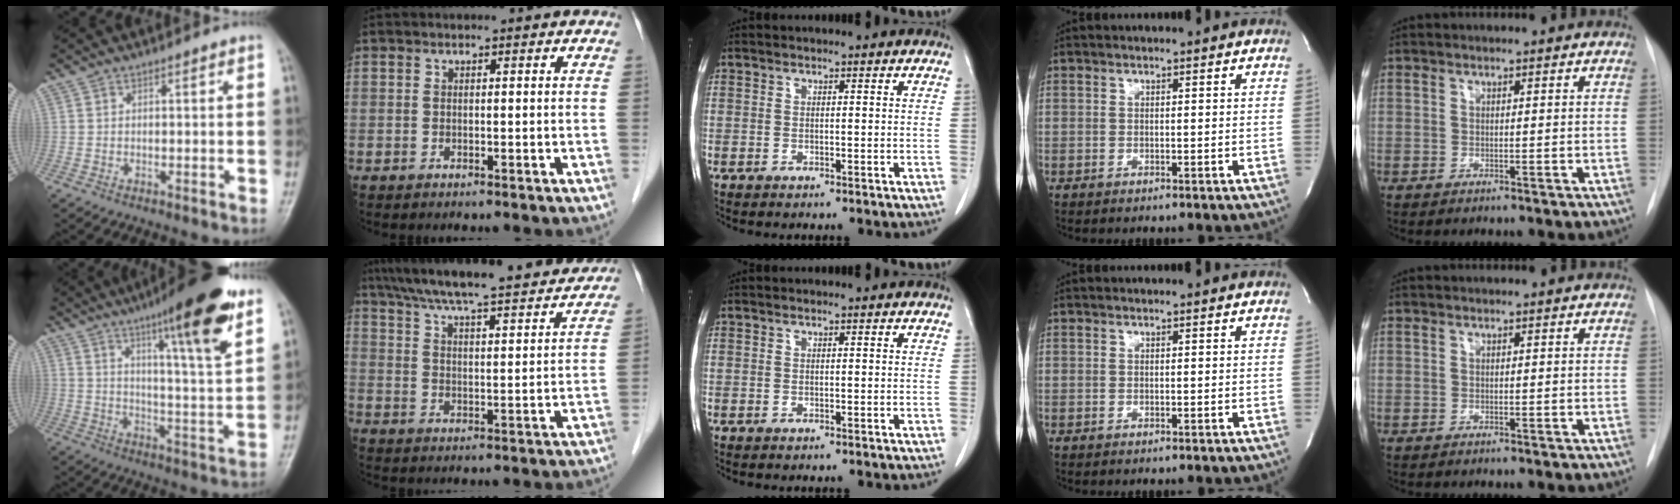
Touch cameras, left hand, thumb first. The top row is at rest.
{"thumb": {"total": 17.9, "force": [10.5, 2.2, 14.3], "torque": [-0.196, -0.052, 0.156]}, "index": {"total": 23.7, "force": [21.2, 2.4, 10.2], "torque": [-0.167, 0.000, 0.291]}}